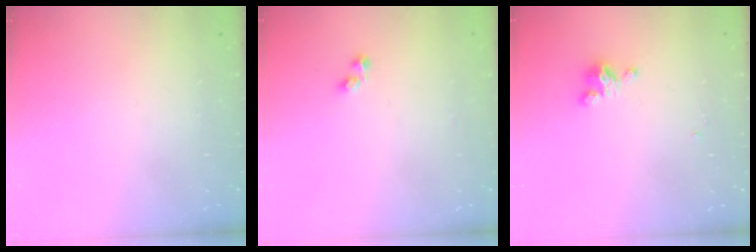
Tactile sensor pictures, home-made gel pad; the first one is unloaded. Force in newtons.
{"total": 1.6, "press": 1.5, "slide": 0.4}
{"total": 2.7, "press": 2.7, "slide": 0.3}